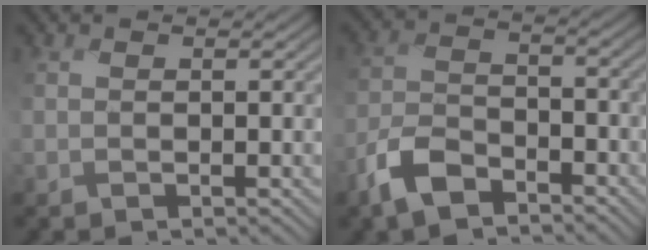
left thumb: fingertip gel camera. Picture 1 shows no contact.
{"total": 6.9, "force": [-5.1, 3.3, 3.3], "torque": [-0.071, 0.000, -0.120]}